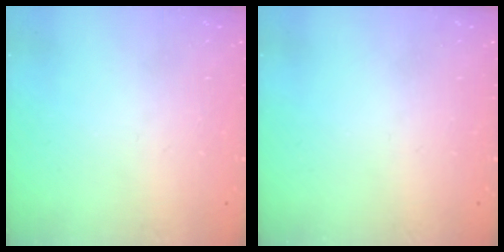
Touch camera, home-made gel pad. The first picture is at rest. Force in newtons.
{"total": 0.0}